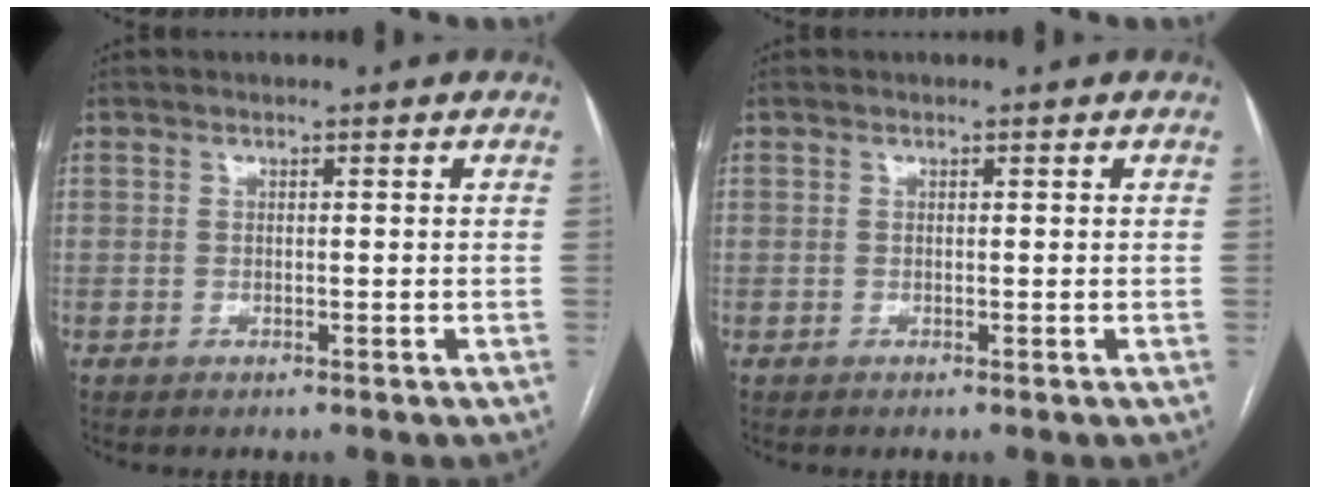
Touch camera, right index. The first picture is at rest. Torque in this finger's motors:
{"motor_torque": [-0.02, 0.08, 0.02, 0.00]}